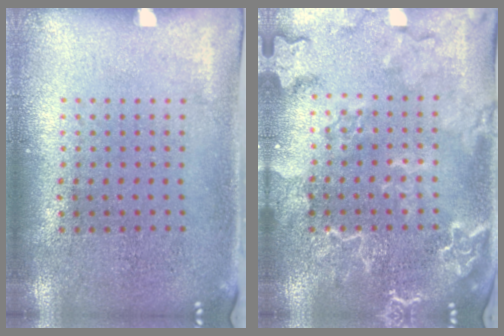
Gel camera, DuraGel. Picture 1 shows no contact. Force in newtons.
{"total": 2.4, "press": 2.4, "slide": 0.3}